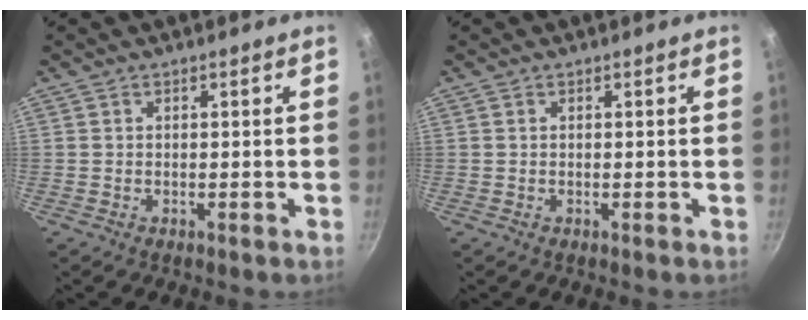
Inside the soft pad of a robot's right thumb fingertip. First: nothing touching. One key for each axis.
{"total": 0.0}